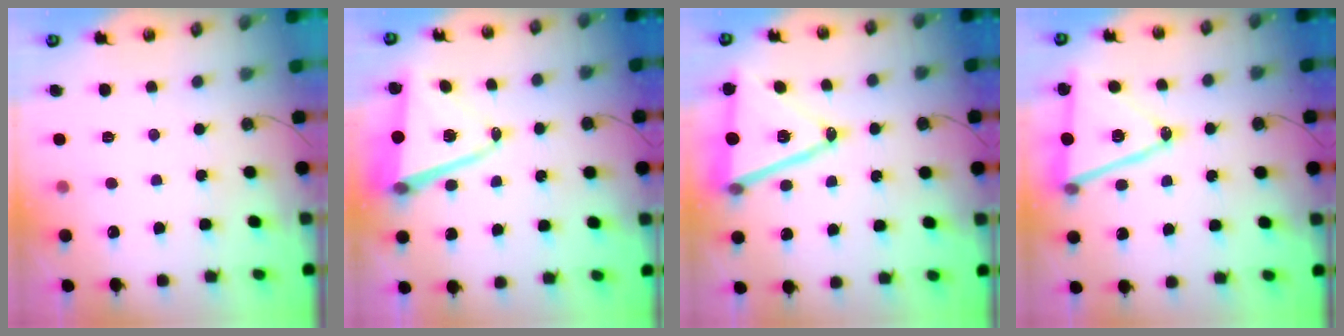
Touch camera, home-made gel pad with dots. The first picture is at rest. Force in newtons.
{"total": 11.0, "press": 10.6, "slide": 3.0}
{"total": 17.2, "press": 16.8, "slide": 3.6}
{"total": 15.4, "press": 14.9, "slide": 3.8}